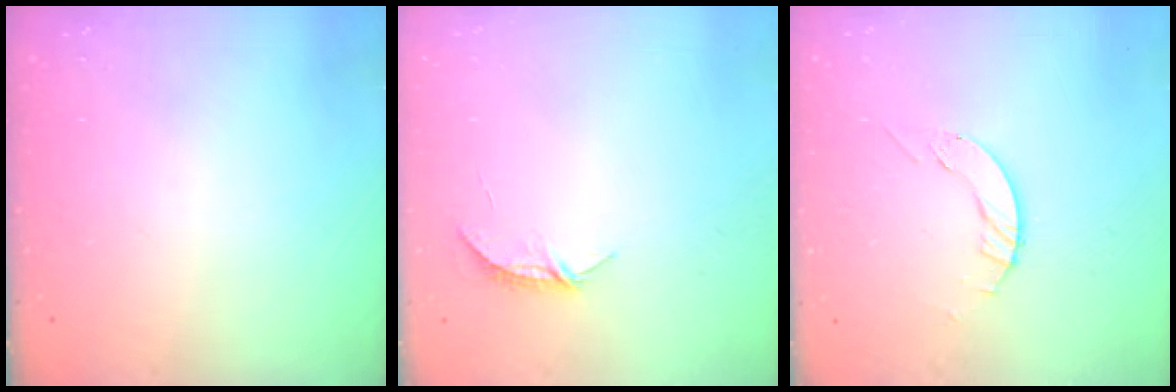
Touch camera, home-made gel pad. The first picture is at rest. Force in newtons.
{"total": 5.2, "press": 5.2, "slide": 0.4}
{"total": 4.0, "press": 4.0, "slide": 0.1}